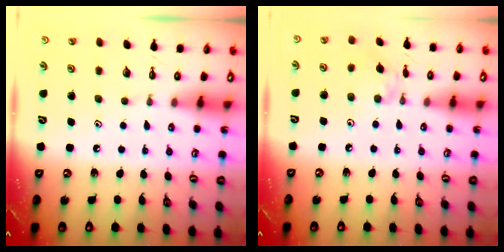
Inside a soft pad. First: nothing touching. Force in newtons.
{"total": 4.8, "press": 4.8, "slide": 0.7}